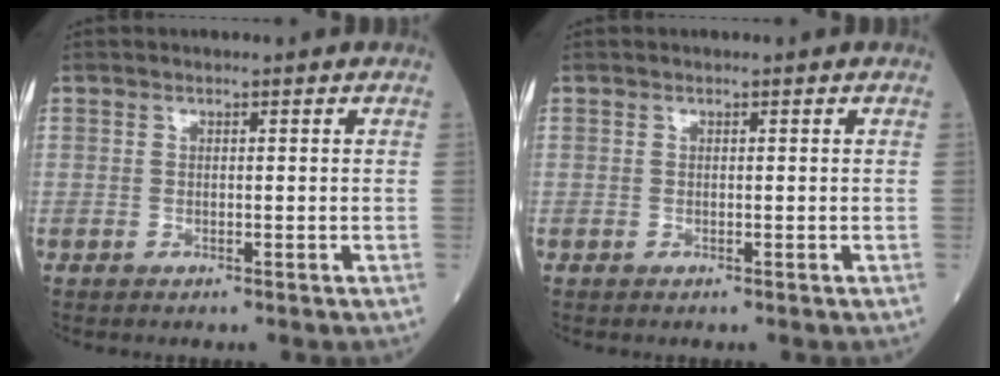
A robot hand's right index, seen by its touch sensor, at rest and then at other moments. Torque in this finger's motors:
{"motor_torque": [0.00, 0.04, 0.08, 0.01]}